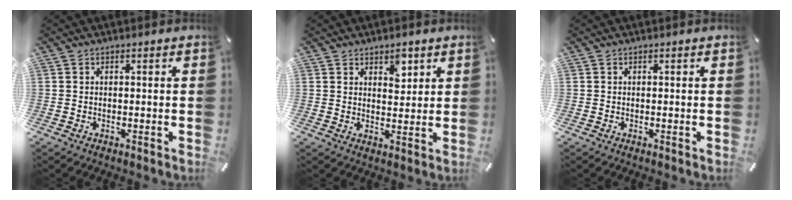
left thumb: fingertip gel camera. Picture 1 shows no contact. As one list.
[{"total": 4.2, "force": [2.8, 2.5, 1.7], "torque": [0.000, -0.017, 0.044]}, {"total": 0.0}]